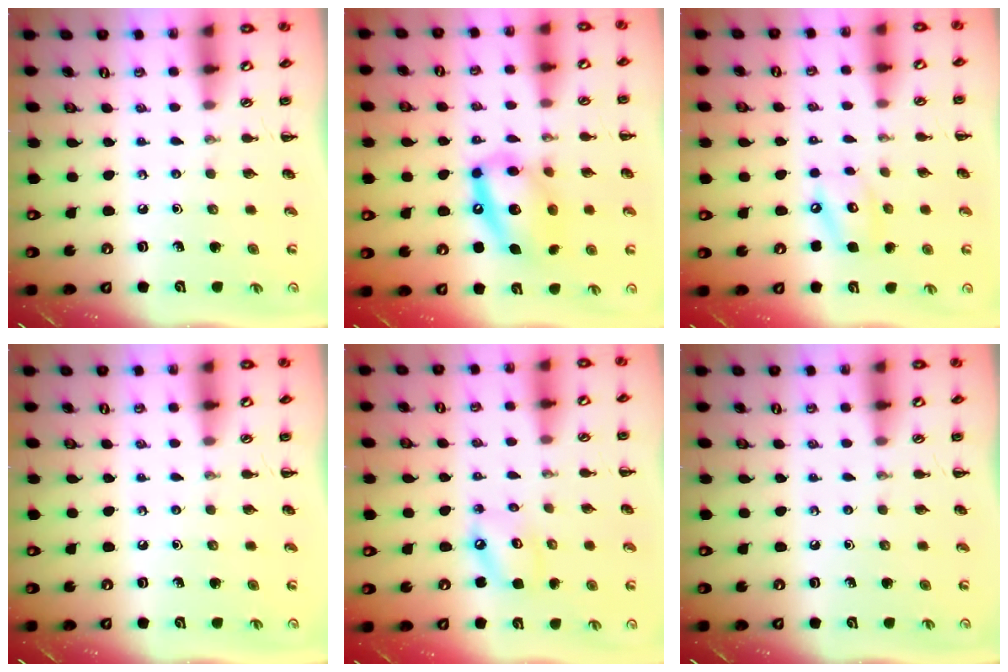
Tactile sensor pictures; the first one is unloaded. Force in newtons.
{"total": 14.7, "press": 14.3, "slide": 3.2}
{"total": 8.5, "press": 8.4, "slide": 1.4}
{"total": 0.0}
{"total": 6.3, "press": 6.3, "slide": 1.0}
{"total": 0.0}